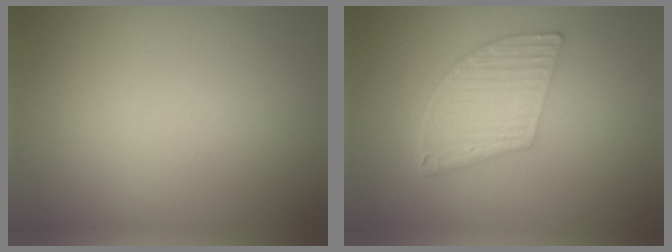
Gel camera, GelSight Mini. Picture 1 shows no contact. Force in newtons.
{"total": 5.6, "press": 3.9, "slide": 4.0}